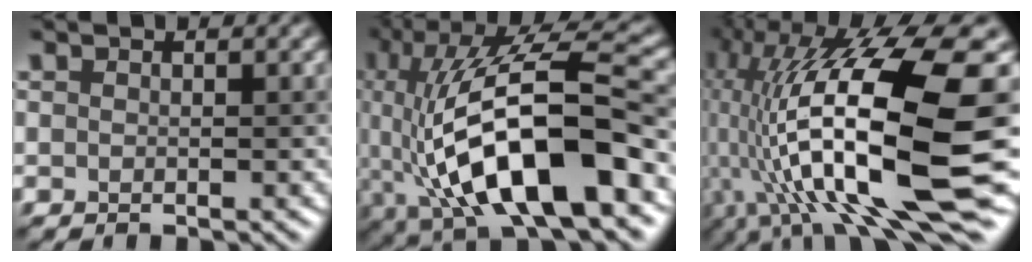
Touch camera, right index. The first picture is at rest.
{"total": 14.5, "force": [-2.9, 5.4, 13.1], "torque": [-0.225, 0.010, -0.054]}
{"total": 19.0, "force": [-0.9, 5.9, 18.0], "torque": [-0.342, 0.003, -0.006]}